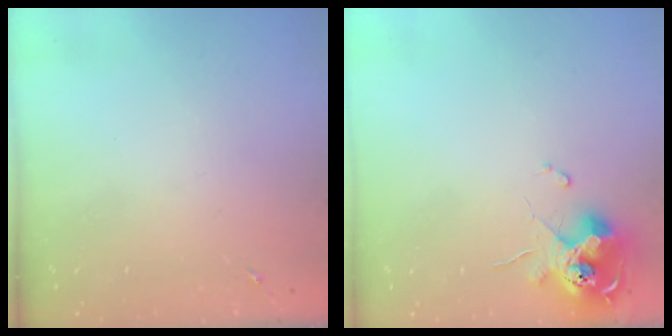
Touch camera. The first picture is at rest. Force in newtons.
{"total": 13.5, "press": 13.4, "slide": 1.2}